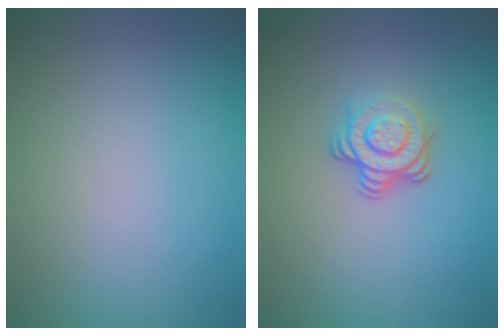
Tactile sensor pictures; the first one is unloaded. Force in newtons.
{"total": 3.8, "press": 2.6, "slide": 2.8}